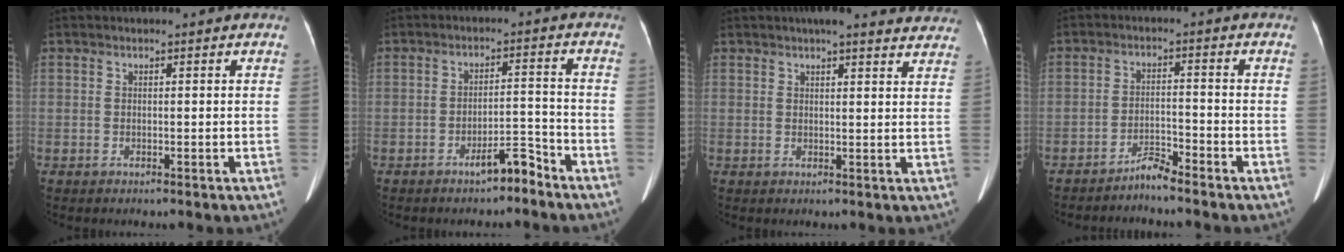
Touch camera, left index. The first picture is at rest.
{"total": 4.4, "force": [-3.6, 0.8, 2.4], "torque": [-0.032, 0.007, -0.061]}
{"total": 14.1, "force": [12.8, 2.5, 5.4], "torque": [-0.044, 0.016, 0.136]}
{"total": 3.1, "force": [-3.0, -0.2, 0.8], "torque": [-0.012, -0.011, -0.057]}